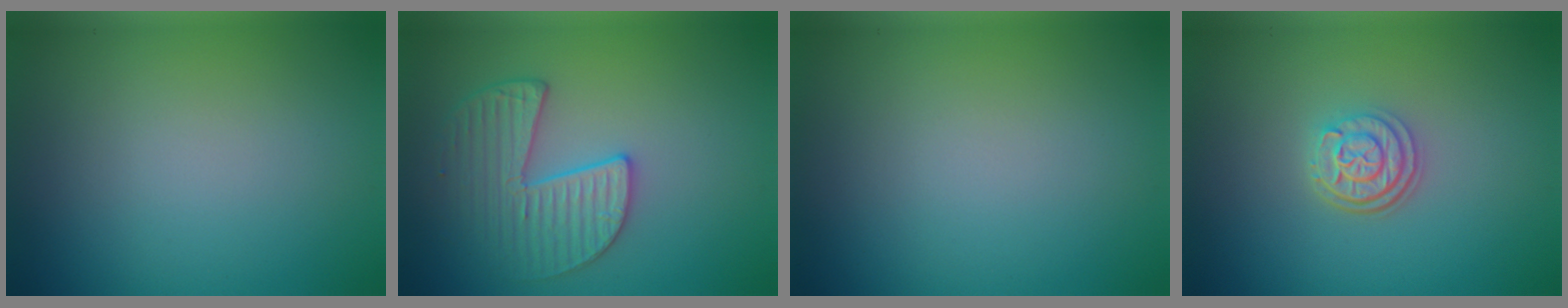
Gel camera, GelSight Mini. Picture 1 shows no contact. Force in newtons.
{"total": 3.6, "press": 3.5, "slide": 0.6}
{"total": 0.0}
{"total": 3.0, "press": 2.5, "slide": 1.8}